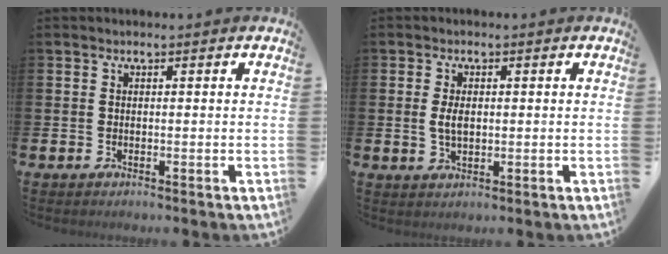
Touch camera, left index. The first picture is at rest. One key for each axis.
{"total": 2.9, "fx": 0.3, "fy": 1.6, "fz": 2.4, "tx": -0.038, "ty": 0.002, "tz": 0.002}